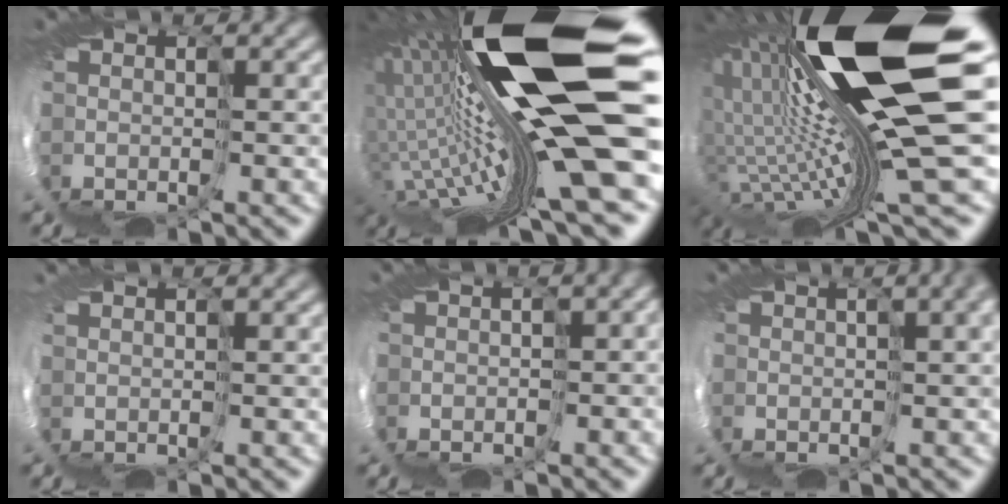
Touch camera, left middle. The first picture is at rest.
{"total": 19.7, "force": [4.8, 3.9, 18.7], "torque": [-0.343, -0.015, 0.073]}
{"total": 17.8, "force": [5.1, 3.2, 16.8], "torque": [-0.300, -0.048, 0.095]}
{"total": 1.8, "force": [1.1, -1.0, -1.0], "torque": [0.022, -0.001, 0.019]}
{"total": 3.3, "force": [-2.4, 1.4, 1.8], "torque": [-0.022, 0.003, -0.030]}
{"total": 6.2, "force": [-1.2, 2.9, 5.4], "torque": [-0.075, 0.013, -0.007]}